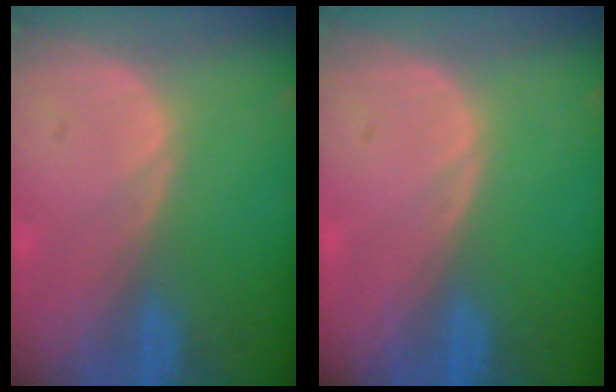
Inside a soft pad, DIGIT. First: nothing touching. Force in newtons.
{"total": 0.0}